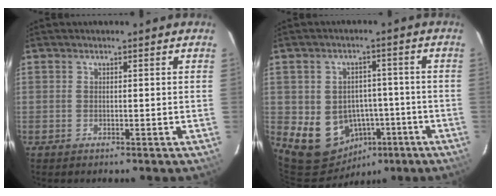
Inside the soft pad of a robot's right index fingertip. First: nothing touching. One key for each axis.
{"total": 11.1, "fx": -3.7, "fy": 9.8, "fz": 3.7, "tx": -0.092, "ty": 0.030, "tz": -0.024}